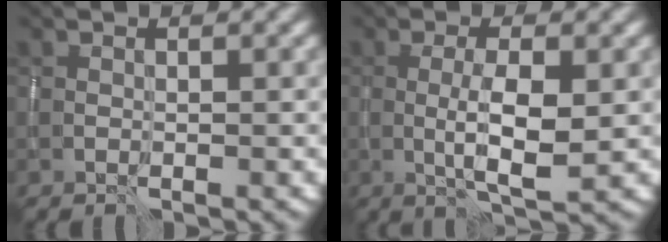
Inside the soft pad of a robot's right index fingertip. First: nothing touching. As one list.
[{"total": 4.2, "force": [-0.5, 0.9, 4.1], "torque": [-0.076, -0.002, -0.008]}]